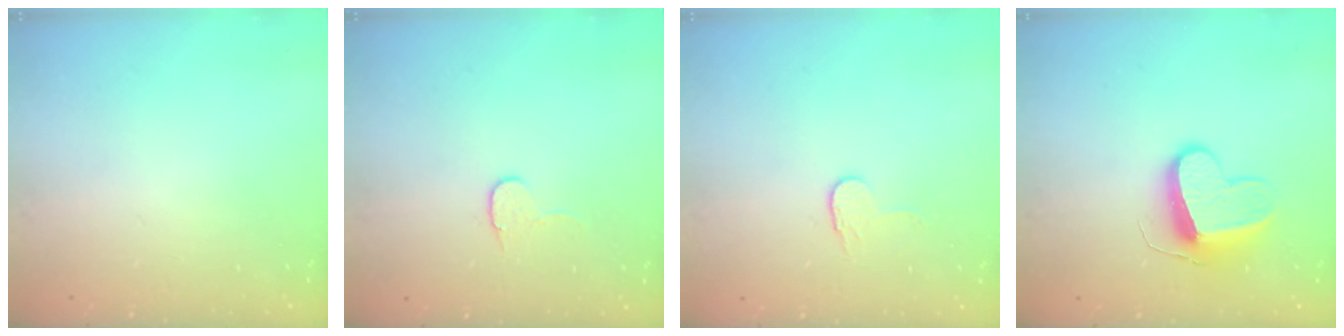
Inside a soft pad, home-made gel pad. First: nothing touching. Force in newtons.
{"total": 6.1, "press": 6.0, "slide": 0.5}
{"total": 3.8, "press": 3.8, "slide": 0.3}
{"total": 9.9, "press": 9.9, "slide": 0.0}